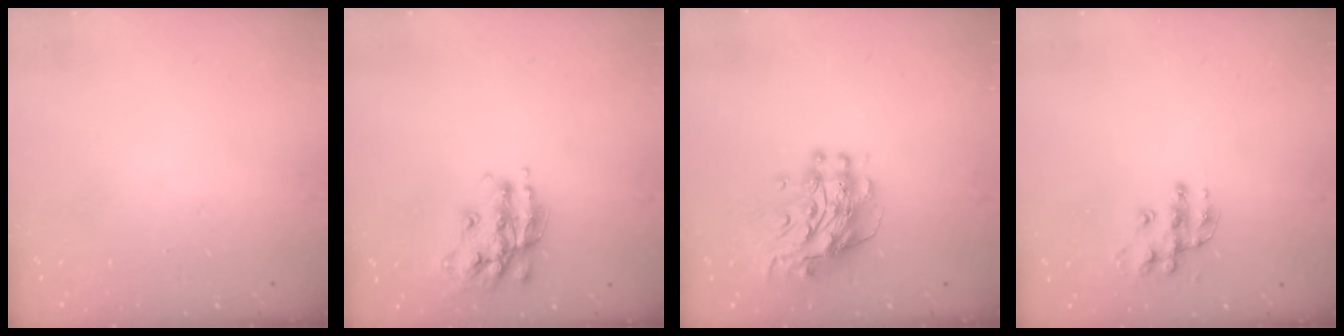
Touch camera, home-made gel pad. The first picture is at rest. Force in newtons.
{"total": 15.9, "press": 15.9, "slide": 0.9}
{"total": 12.5, "press": 12.5, "slide": 1.1}
{"total": 10.7, "press": 10.7, "slide": 0.6}